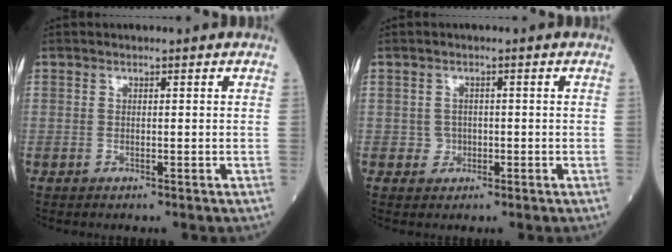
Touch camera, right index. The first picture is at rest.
{"total": 1.7, "force": [-0.4, 1.6, 0.3], "torque": [0.001, 0.005, -0.006]}